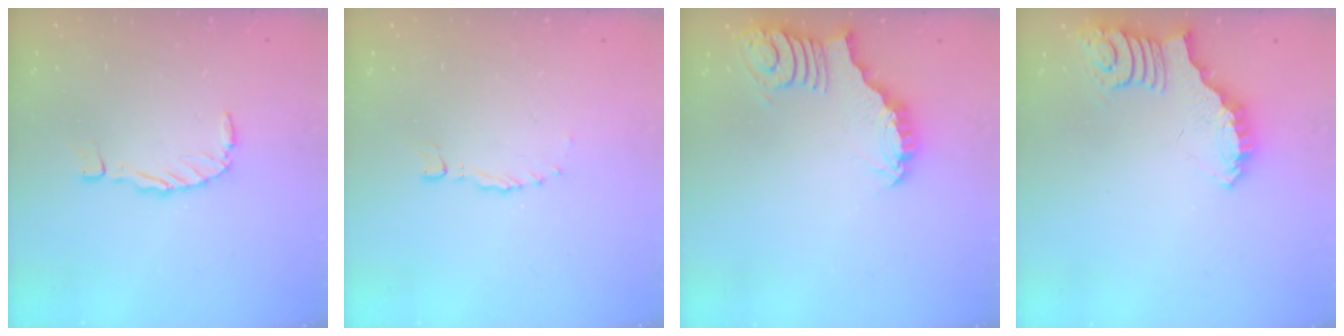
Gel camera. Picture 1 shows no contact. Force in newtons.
{"total": 0.0}
{"total": 3.4, "press": 3.3, "slide": 0.7}
{"total": 2.6, "press": 2.6, "slide": 0.5}